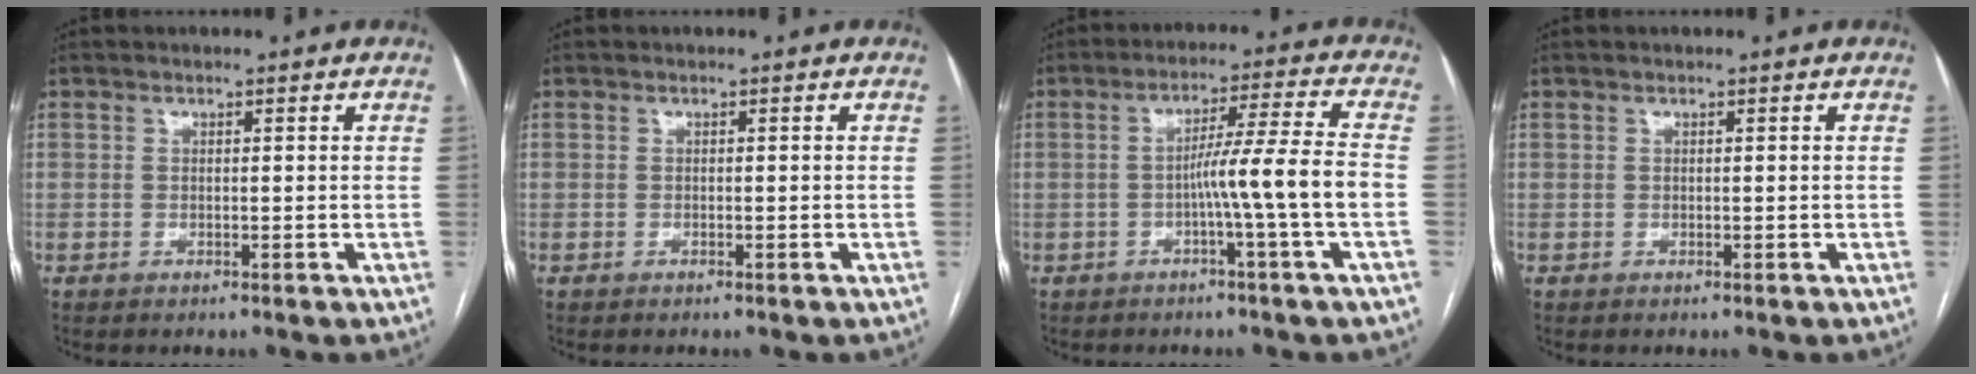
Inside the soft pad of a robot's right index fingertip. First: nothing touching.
{"total": 0.0}
{"total": 8.4, "force": [-2.3, -1.9, 7.9], "torque": [-0.129, 0.012, -0.036]}
{"total": 0.0}